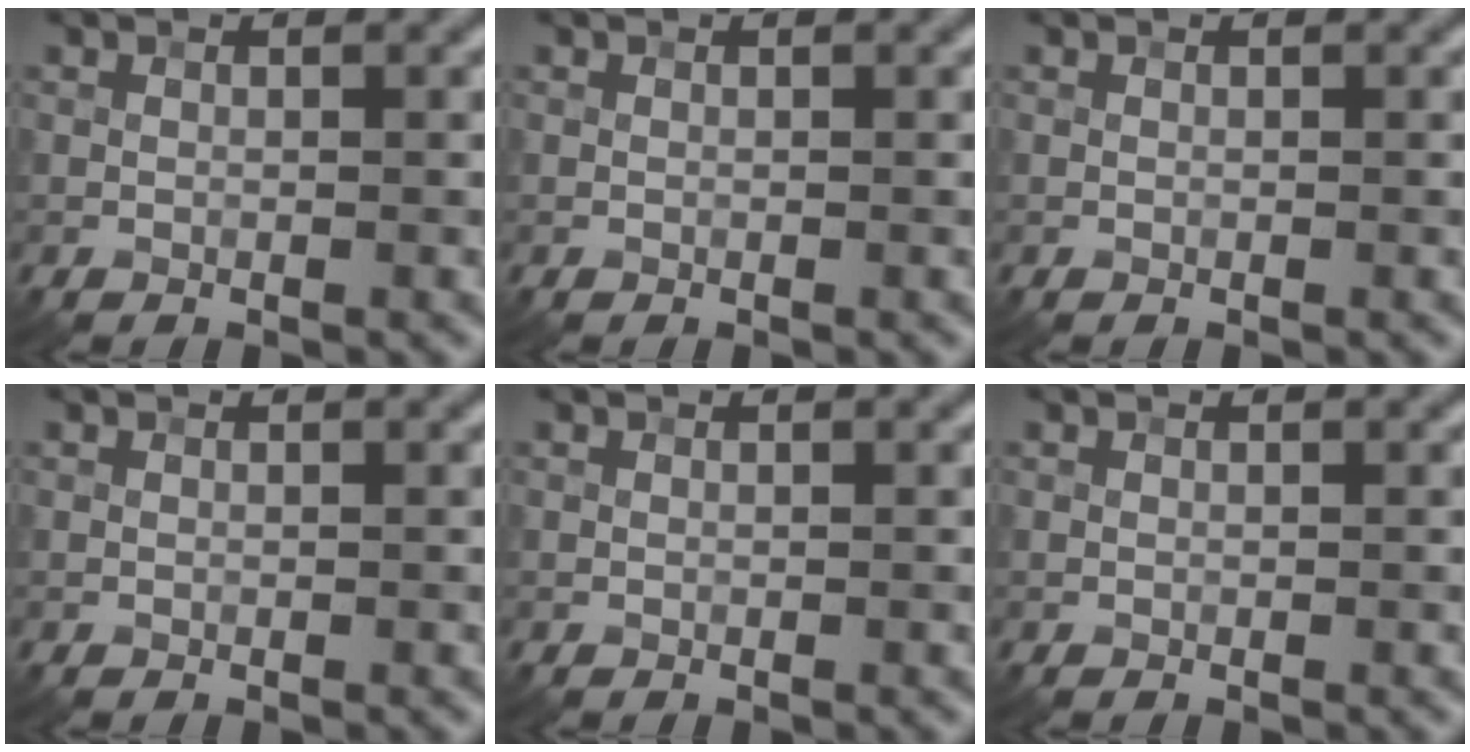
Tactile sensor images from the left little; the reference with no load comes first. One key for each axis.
{"total": 0.0}
{"total": 0.0}
{"total": 0.0}
{"total": 0.0}
{"total": 0.0}